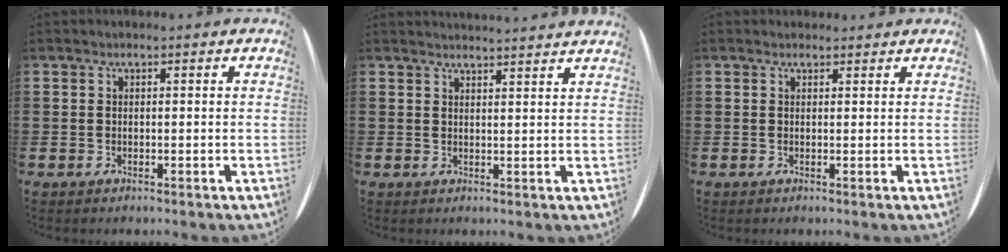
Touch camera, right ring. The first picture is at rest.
{"total": 2.2, "force": [2.1, -0.5, -0.3], "torque": [0.004, -0.012, 0.040]}
{"total": 0.6, "force": [0.5, 0.2, -0.1], "torque": [0.001, 0.005, 0.010]}